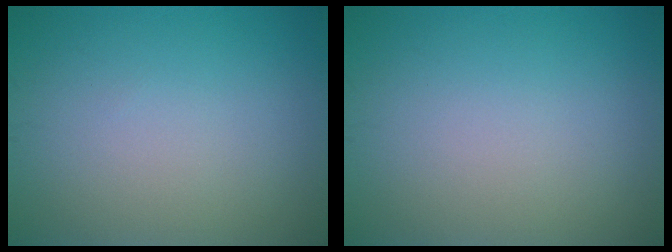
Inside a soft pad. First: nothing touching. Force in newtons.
{"total": 0.0}